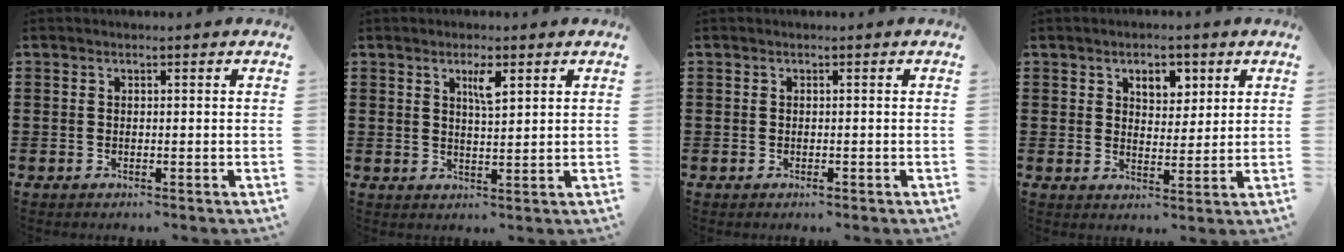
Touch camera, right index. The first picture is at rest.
{"total": 3.3, "force": [1.7, 0.7, 2.7], "torque": [-0.043, -0.001, 0.024]}
{"total": 0.5, "force": [-0.4, 0.4, 0.2], "torque": [-0.006, -0.002, -0.007]}
{"total": 4.2, "force": [2.4, 2.6, 2.3], "torque": [-0.040, 0.006, 0.038]}